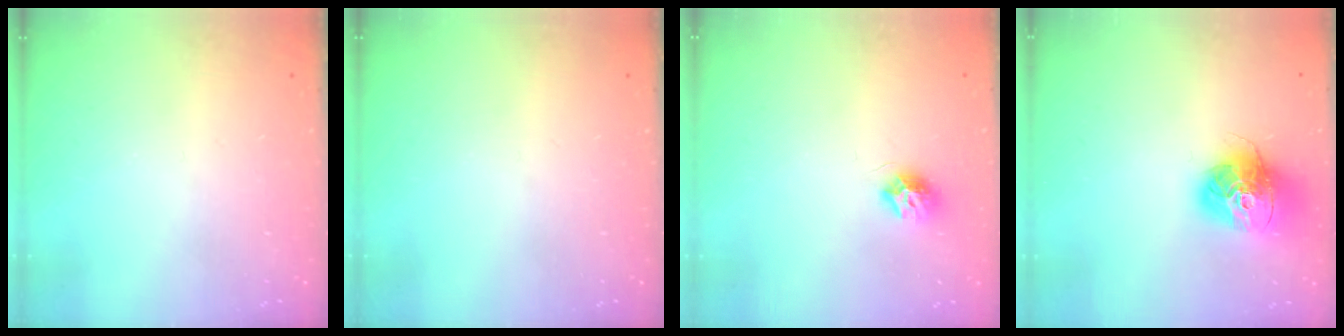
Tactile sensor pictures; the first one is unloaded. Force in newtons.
{"total": 0.0}
{"total": 8.1, "press": 8.1, "slide": 0.1}
{"total": 15.3, "press": 15.2, "slide": 1.8}